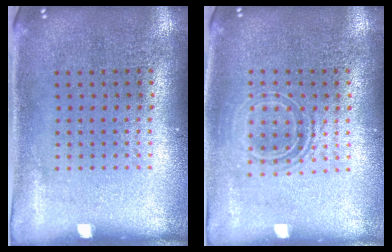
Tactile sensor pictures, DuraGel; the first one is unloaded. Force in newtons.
{"total": 1.5, "press": 1.2, "slide": 0.9}